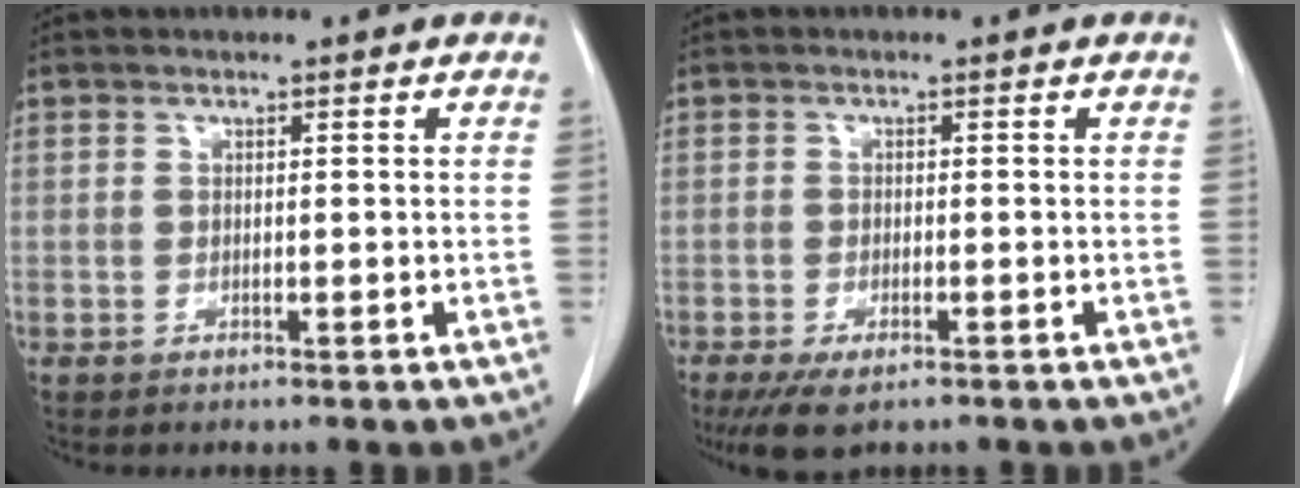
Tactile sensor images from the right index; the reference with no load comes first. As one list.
[{"total": 5.0, "force": [-3.4, 1.5, 3.3], "torque": [-0.057, -0.011, -0.053]}]